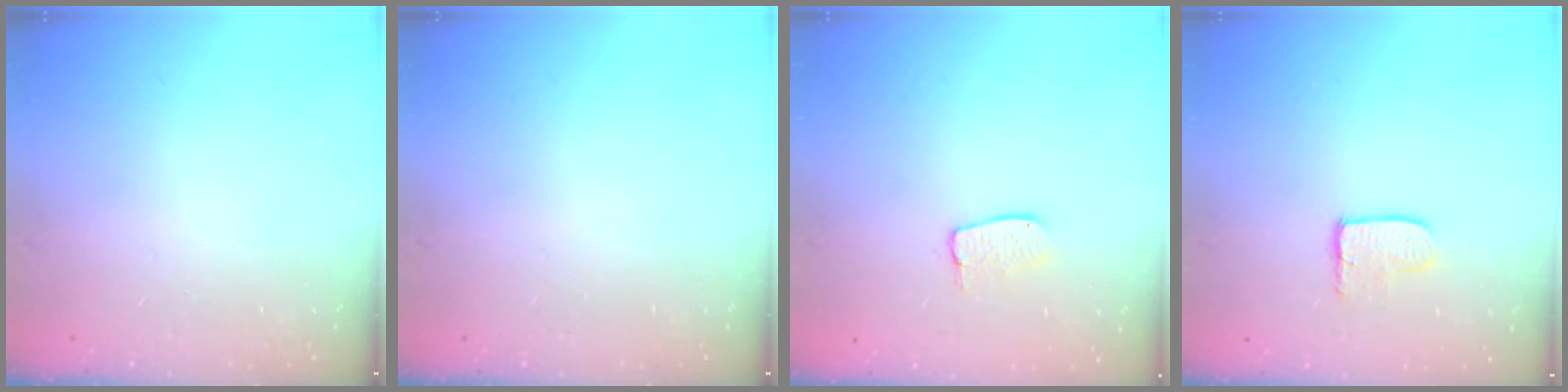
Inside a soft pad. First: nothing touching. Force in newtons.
{"total": 0.0}
{"total": 5.5, "press": 5.5, "slide": 0.3}
{"total": 5.5, "press": 5.5, "slide": 0.4}